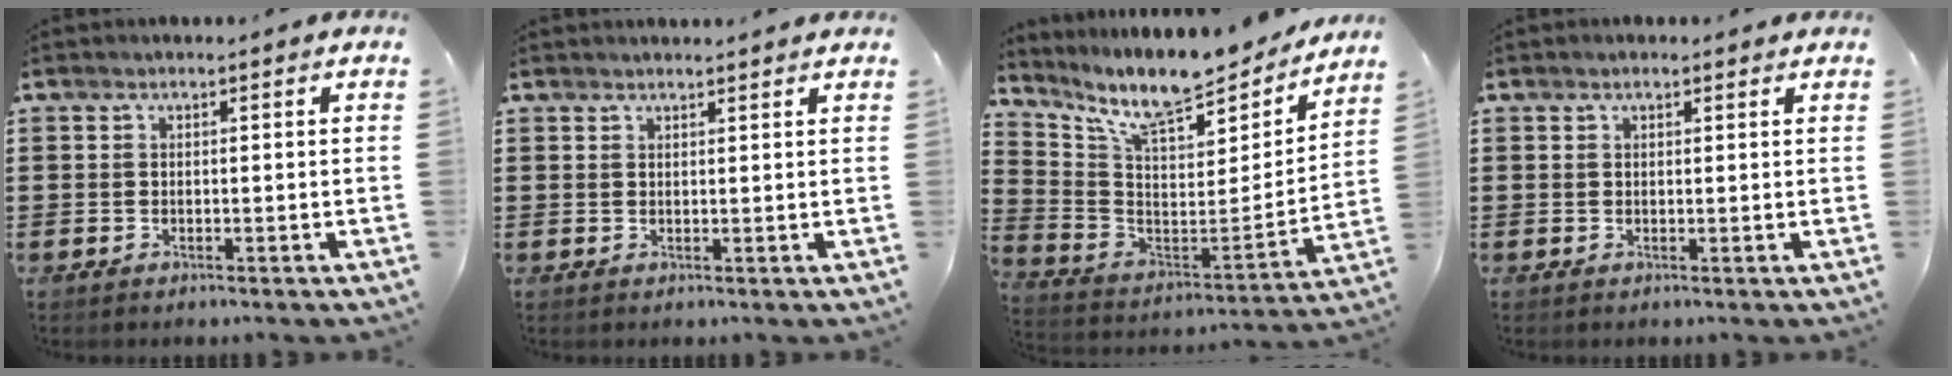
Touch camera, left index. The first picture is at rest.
{"total": 1.1, "force": [1.1, -0.1, 0.1], "torque": [-0.004, -0.003, 0.022]}
{"total": 11.3, "force": [9.8, 1.7, 5.4], "torque": [-0.139, -0.072, 0.167]}
{"total": 0.8, "force": [0.6, 0.3, 0.4], "torque": [-0.010, 0.002, 0.011]}